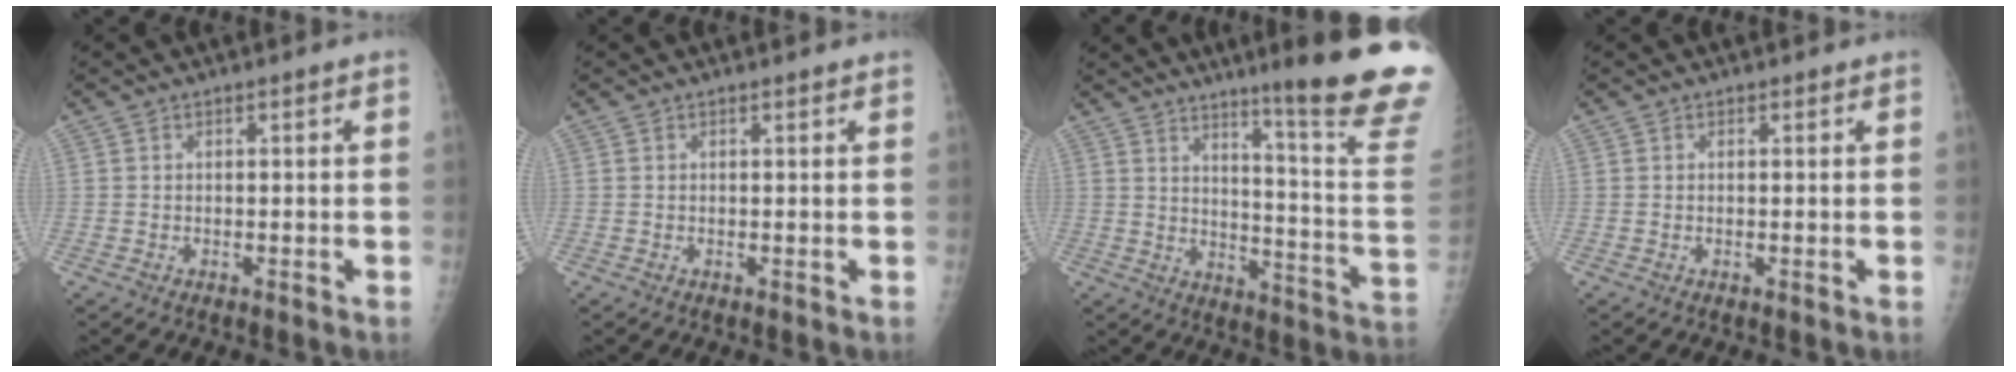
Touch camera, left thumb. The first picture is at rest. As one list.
[{"total": 0.5, "force": [0.5, 0.0, 0.1], "torque": [-0.005, 0.000, 0.007]}, {"total": 21.9, "force": [15.2, 0.3, 15.7], "torque": [-0.186, -0.114, 0.206]}, {"total": 0.0}]